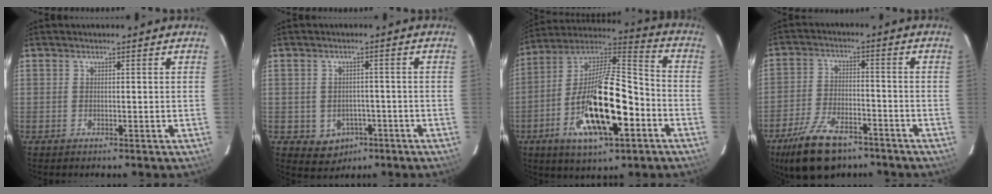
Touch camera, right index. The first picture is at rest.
{"total": 5.6, "force": [-2.4, 4.9, 1.3], "torque": [-0.034, 0.016, -0.017]}
{"total": 22.4, "force": [-8.1, 7.8, 19.4], "torque": [-0.361, -0.012, -0.143]}
{"total": 13.7, "force": [-9.6, 6.4, 7.5], "torque": [-0.169, -0.010, -0.163]}